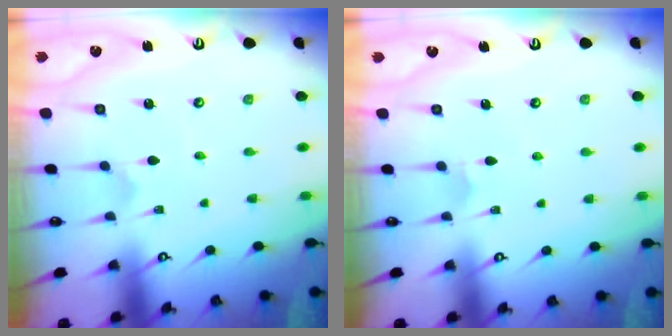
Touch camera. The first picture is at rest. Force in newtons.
{"total": 3.0, "press": 3.0, "slide": 0.2}